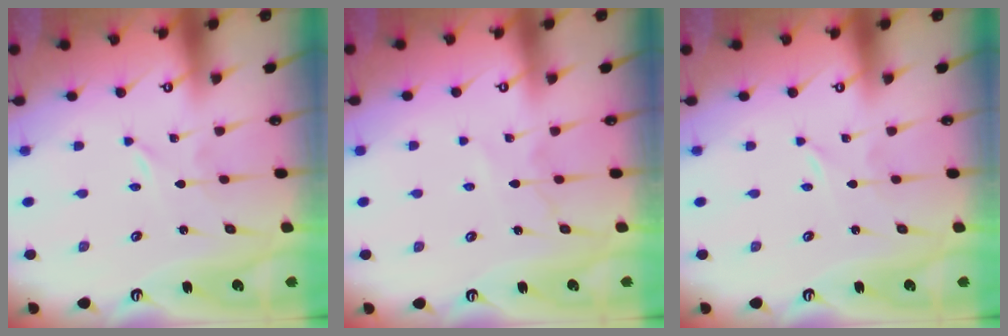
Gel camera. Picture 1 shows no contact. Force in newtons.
{"total": 7.2, "press": 7.1, "slide": 0.7}
{"total": 0.0}